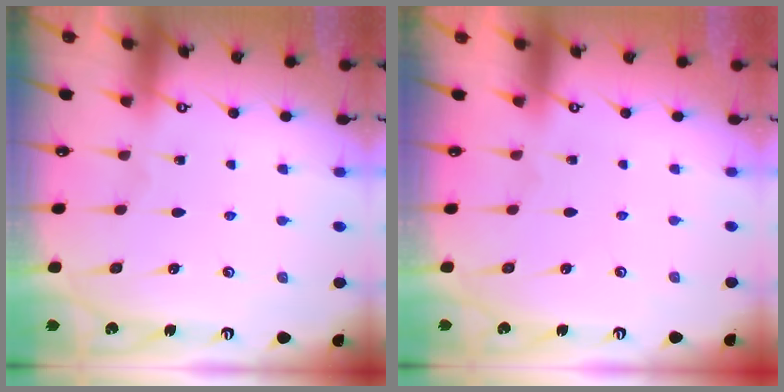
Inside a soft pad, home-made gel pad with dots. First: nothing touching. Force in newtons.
{"total": 1.5, "press": 1.4, "slide": 0.6}